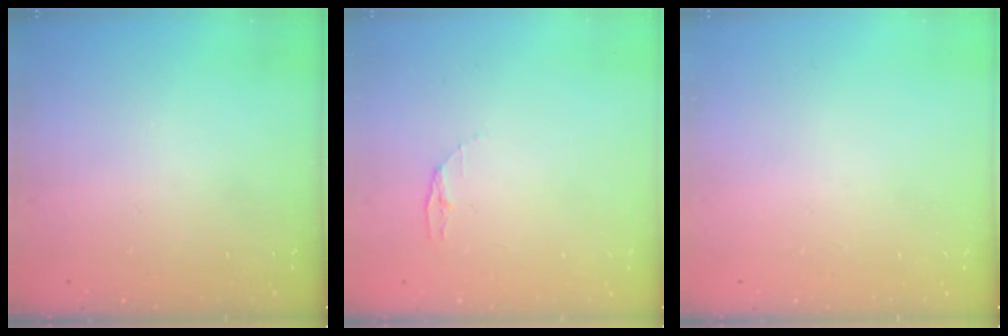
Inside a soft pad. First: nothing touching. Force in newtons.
{"total": 3.4, "press": 3.4, "slide": 0.4}
{"total": 0.0}